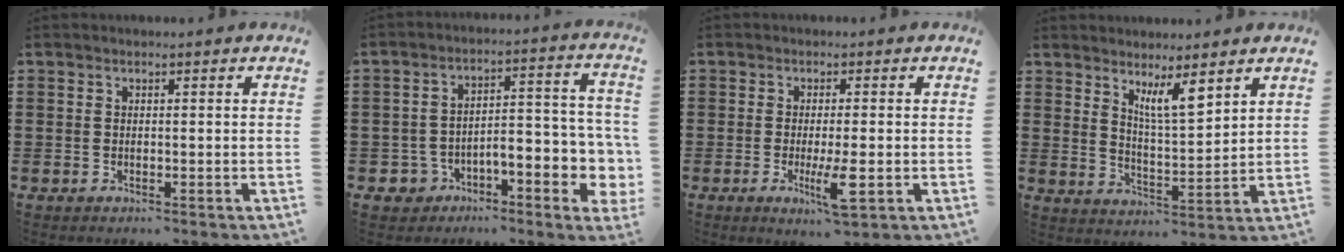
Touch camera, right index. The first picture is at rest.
{"total": 5.2, "force": [-2.3, 3.1, 3.5], "torque": [-0.065, -0.008, -0.046]}
{"total": 5.9, "force": [-1.7, 0.9, 5.6], "torque": [-0.111, -0.020, -0.031]}
{"total": 5.8, "force": [4.2, 0.9, 3.9], "torque": [-0.079, -0.013, 0.071]}